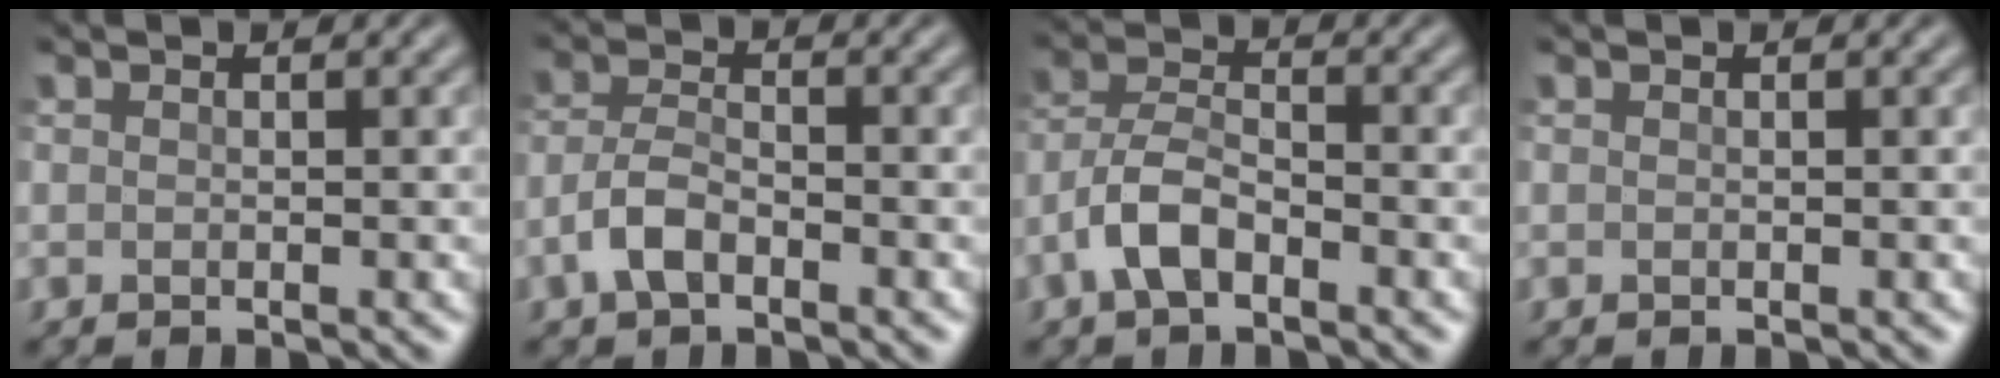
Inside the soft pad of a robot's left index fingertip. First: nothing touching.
{"total": 3.1, "force": [-1.7, 1.5, 2.2], "torque": [-0.047, 0.005, -0.042]}
{"total": 4.1, "force": [-2.2, 1.9, 2.9], "torque": [-0.057, 0.009, -0.053]}
{"total": 0.0}